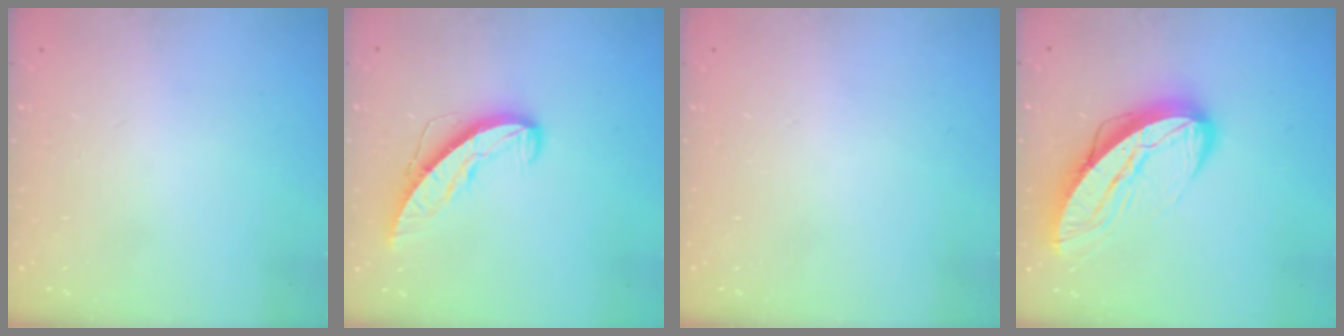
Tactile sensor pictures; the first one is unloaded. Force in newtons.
{"total": 8.2, "press": 8.2, "slide": 0.4}
{"total": 0.0}
{"total": 13.5, "press": 13.5, "slide": 1.1}